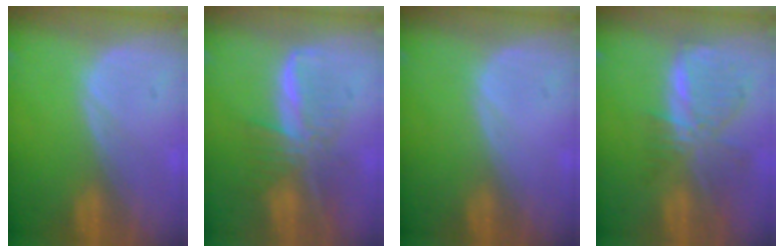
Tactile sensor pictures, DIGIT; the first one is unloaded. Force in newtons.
{"total": 8.1, "press": 7.0, "slide": 4.1}
{"total": 0.0}
{"total": 8.4, "press": 7.3, "slide": 4.0}